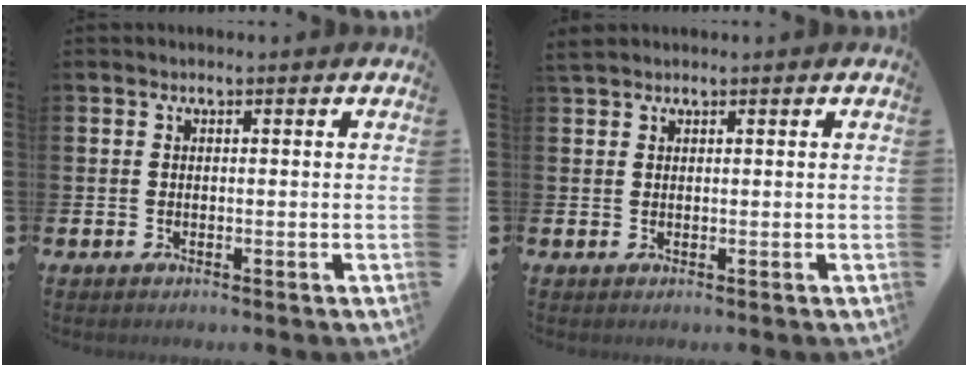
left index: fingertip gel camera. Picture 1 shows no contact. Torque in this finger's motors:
{"motor_torque": [0.08, -0.02, 0.24, 0.05]}